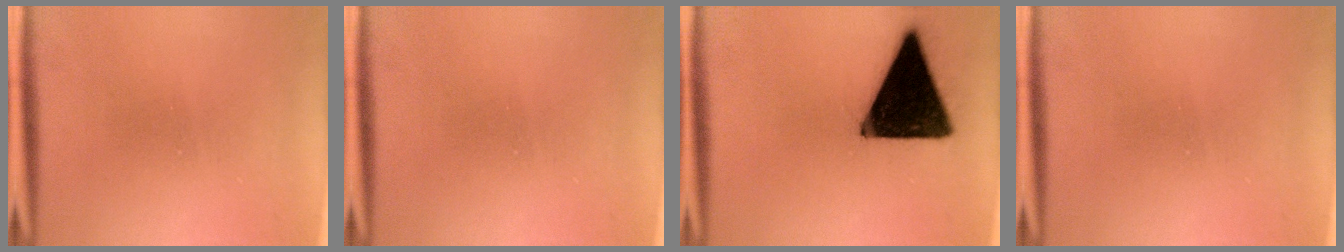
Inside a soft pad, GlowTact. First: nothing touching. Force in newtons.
{"total": 0.0}
{"total": 19.2}
{"total": 0.0}